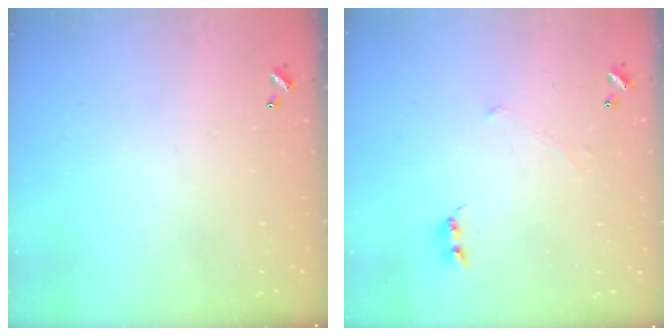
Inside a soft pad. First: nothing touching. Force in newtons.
{"total": 0.0}